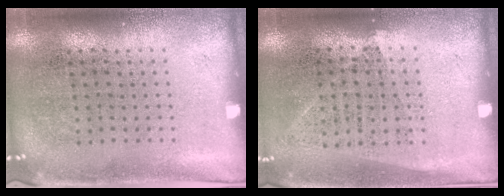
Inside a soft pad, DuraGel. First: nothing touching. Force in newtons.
{"total": 1.0, "press": 0.8, "slide": 0.5}